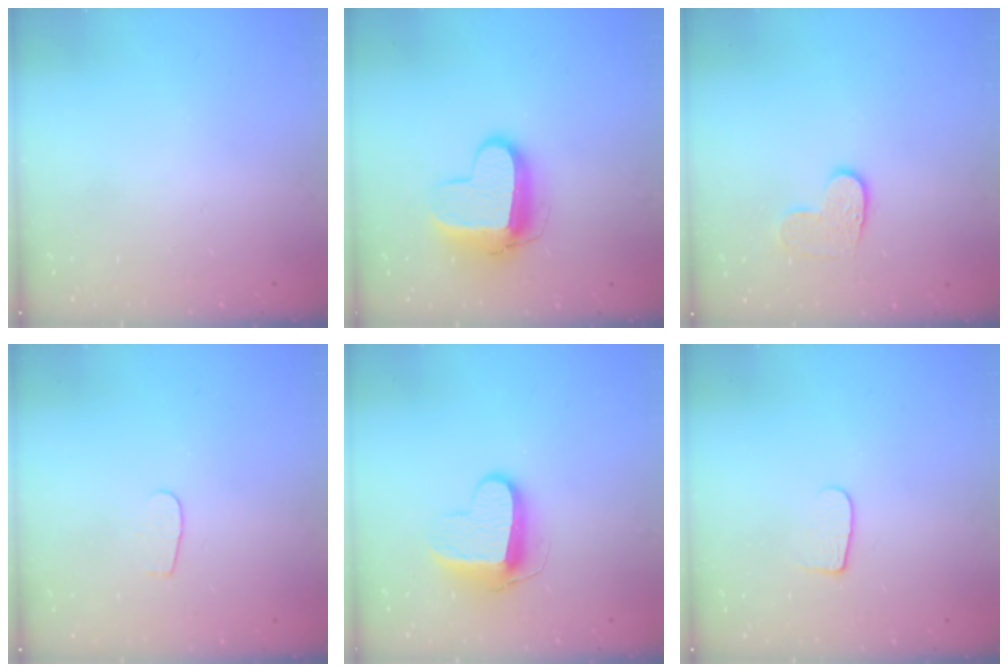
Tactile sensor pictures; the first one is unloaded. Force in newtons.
{"total": 11.6, "press": 11.5, "slide": 1.3}
{"total": 6.4, "press": 6.4, "slide": 0.4}
{"total": 3.2, "press": 3.2, "slide": 0.3}
{"total": 10.1, "press": 10.1, "slide": 0.5}
{"total": 5.9, "press": 5.9, "slide": 0.6}